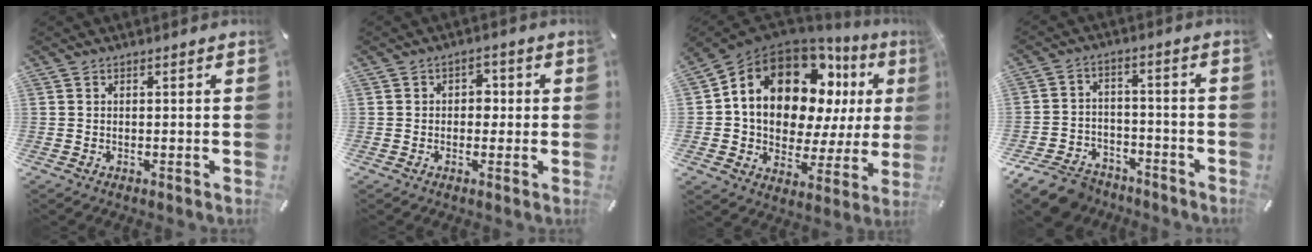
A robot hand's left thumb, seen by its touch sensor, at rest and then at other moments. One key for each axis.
{"total": 3.1, "fx": -0.4, "fy": 2.6, "fz": 1.7, "tx": -0.010, "ty": -0.001, "tz": -0.017}
{"total": 19.0, "fx": 8.7, "fy": 11.9, "fz": 12.0, "tx": -0.196, "ty": -0.060, "tz": 0.146}
{"total": 9.7, "fx": -7.4, "fy": 5.3, "fz": 3.3, "tx": -0.055, "ty": 0.044, "tz": -0.135}